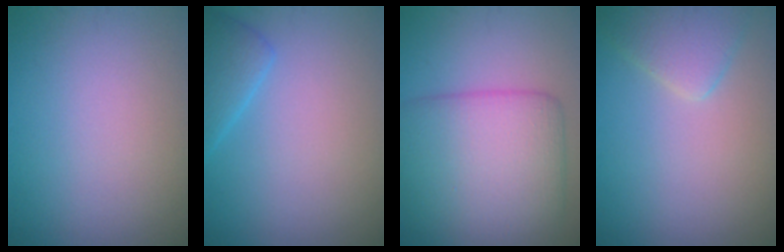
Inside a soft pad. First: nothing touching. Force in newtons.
{"total": 2.7, "press": 2.7, "slide": 0.2}
{"total": 9.0, "press": 9.0, "slide": 0.4}
{"total": 2.8, "press": 2.8, "slide": 0.2}